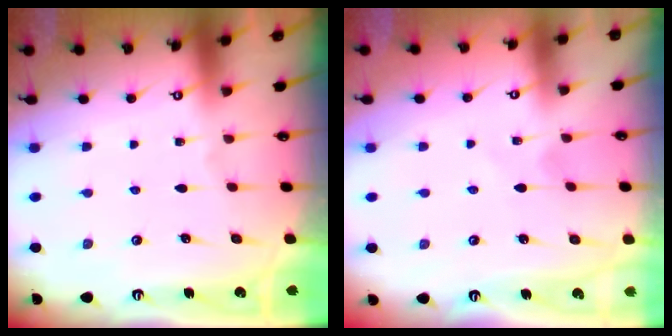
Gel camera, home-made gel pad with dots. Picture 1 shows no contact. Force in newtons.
{"total": 1.4, "press": 1.4, "slide": 0.2}